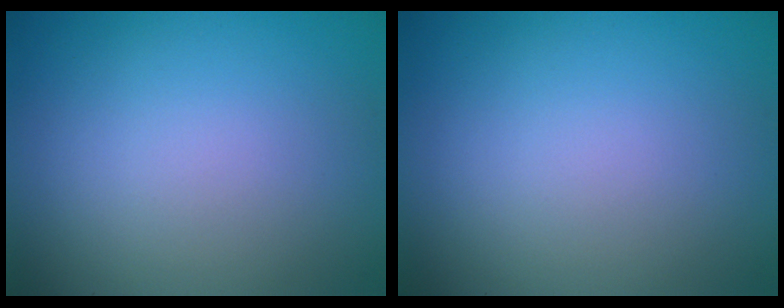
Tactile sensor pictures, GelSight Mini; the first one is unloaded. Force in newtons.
{"total": 0.0}